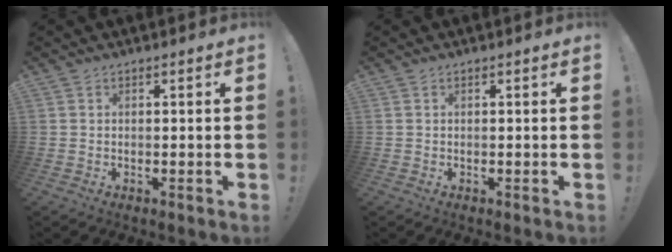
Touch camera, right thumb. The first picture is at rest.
{"total": 0.0}